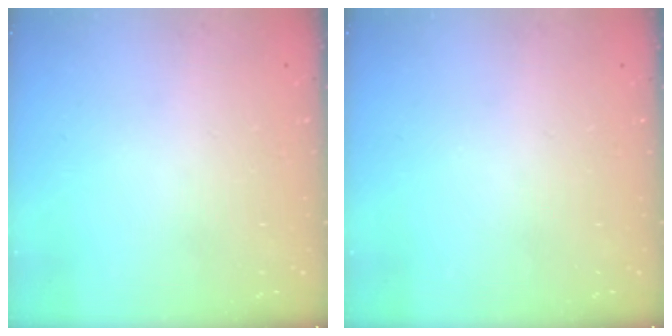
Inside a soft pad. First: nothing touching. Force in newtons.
{"total": 0.0}